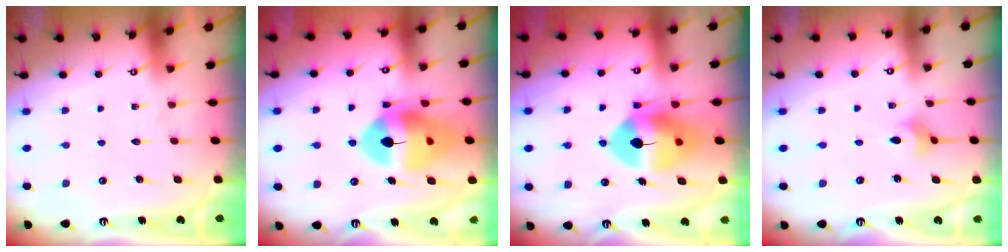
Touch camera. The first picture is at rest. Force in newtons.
{"total": 15.2, "press": 15.0, "slide": 2.0}
{"total": 13.1, "press": 12.9, "slide": 2.5}
{"total": 2.7, "press": 2.7, "slide": 0.5}